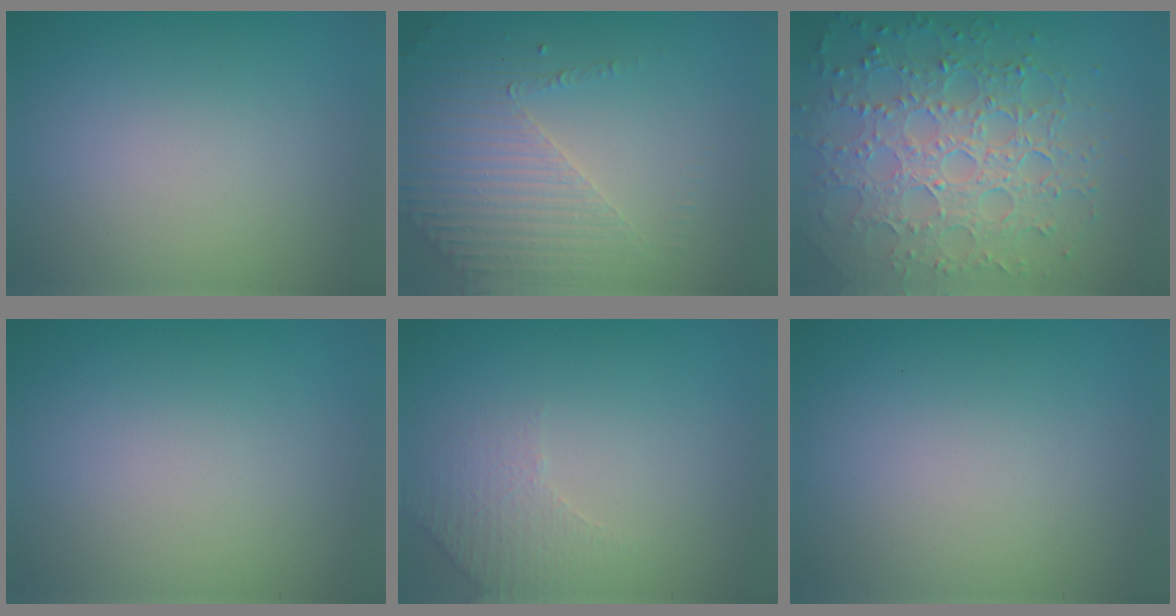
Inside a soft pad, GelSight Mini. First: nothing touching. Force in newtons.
{"total": 4.3, "press": 3.2, "slide": 2.9}
{"total": 7.7, "press": 5.6, "slide": 5.2}
{"total": 0.0}
{"total": 2.3, "press": 2.3, "slide": 0.6}
{"total": 0.0}